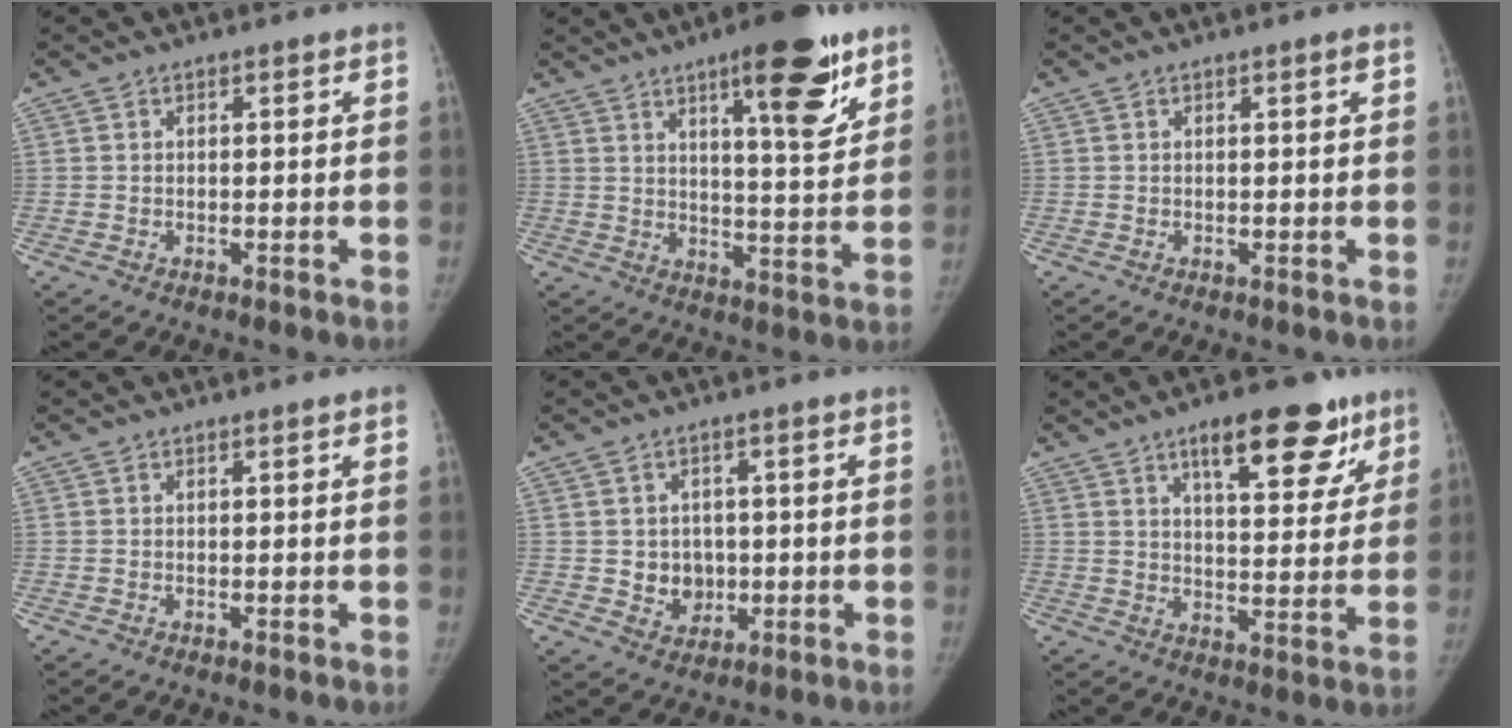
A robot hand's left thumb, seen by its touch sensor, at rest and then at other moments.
{"total": 14.6, "force": [8.4, 3.7, 11.3], "torque": [-0.132, -0.047, 0.120]}
{"total": 0.6, "force": [0.2, -0.1, 0.6], "torque": [-0.011, 0.002, 0.004]}
{"total": 0.8, "force": [0.4, 0.0, 0.7], "torque": [-0.013, 0.002, 0.003]}
{"total": 5.5, "force": [-0.3, 5.0, 2.5], "torque": [-0.004, 0.003, 0.005]}
{"total": 15.1, "force": [9.0, 6.0, 10.5], "torque": [-0.100, -0.031, 0.129]}